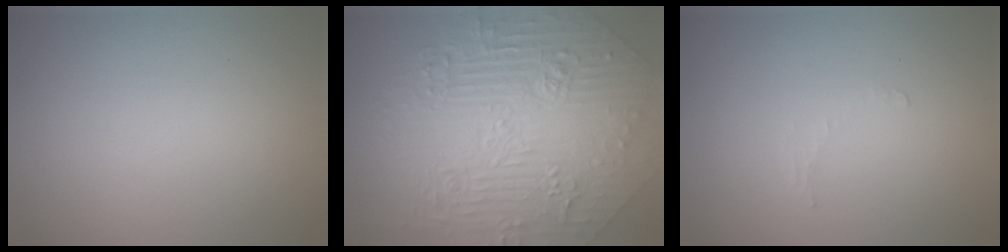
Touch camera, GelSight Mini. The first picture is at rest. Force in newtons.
{"total": 11.1, "press": 7.5, "slide": 8.1}
{"total": 0.7, "press": 0.7, "slide": 0.1}